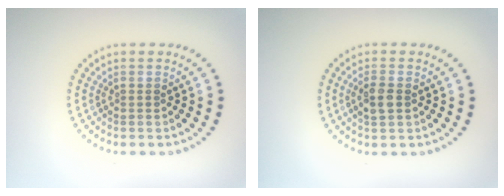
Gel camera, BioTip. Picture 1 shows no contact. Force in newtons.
{"total": 1.9, "press": 1.9, "slide": 0.3}